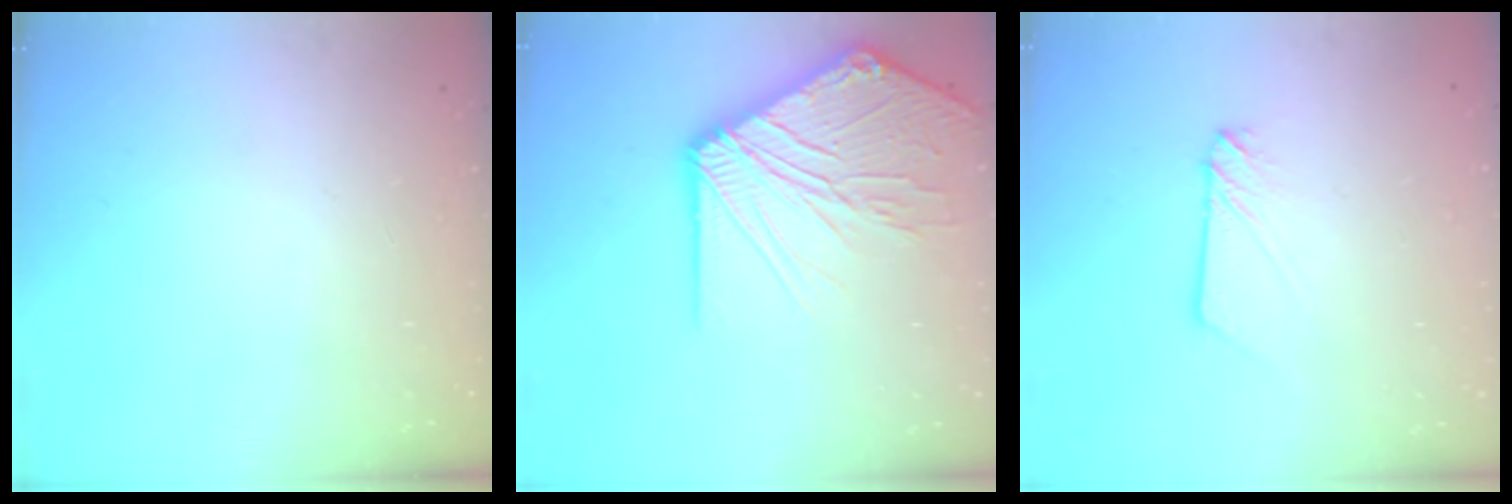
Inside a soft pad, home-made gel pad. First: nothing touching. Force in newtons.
{"total": 19.9, "press": 19.8, "slide": 2.6}
{"total": 3.0, "press": 3.0, "slide": 0.2}